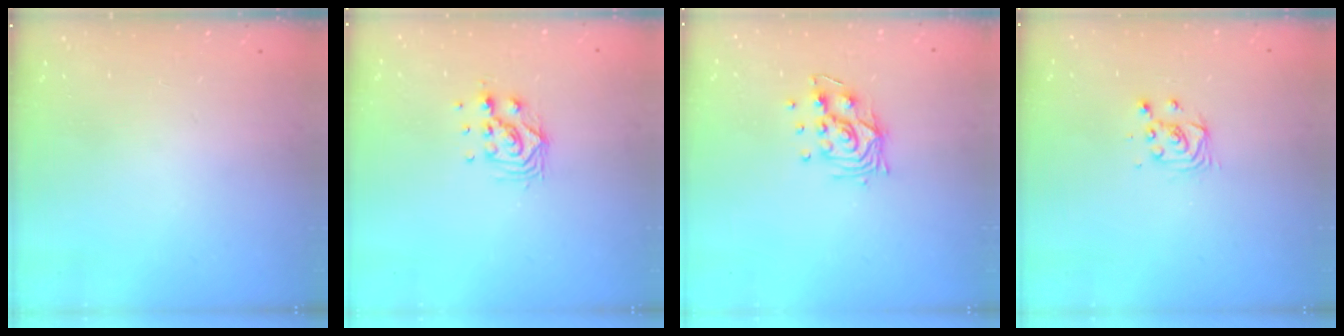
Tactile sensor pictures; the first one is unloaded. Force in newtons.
{"total": 8.6, "press": 8.6, "slide": 0.7}
{"total": 8.9, "press": 8.9, "slide": 0.7}
{"total": 3.3, "press": 3.3, "slide": 0.3}